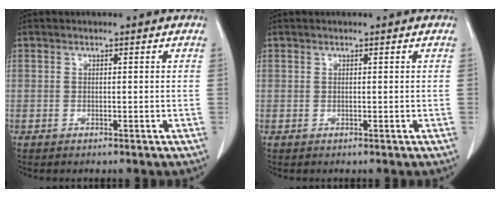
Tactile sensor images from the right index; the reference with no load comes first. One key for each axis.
{"total": 0.0}